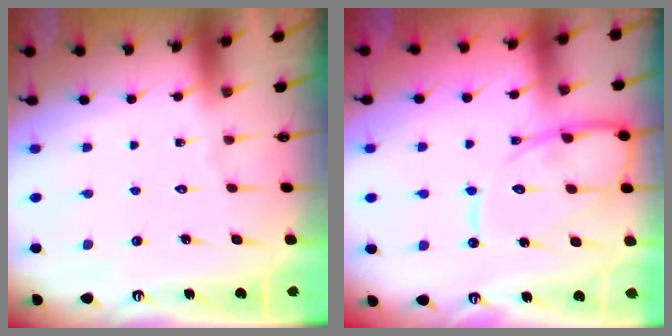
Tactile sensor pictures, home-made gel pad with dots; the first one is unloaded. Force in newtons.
{"total": 12.9, "press": 12.9, "slide": 1.1}